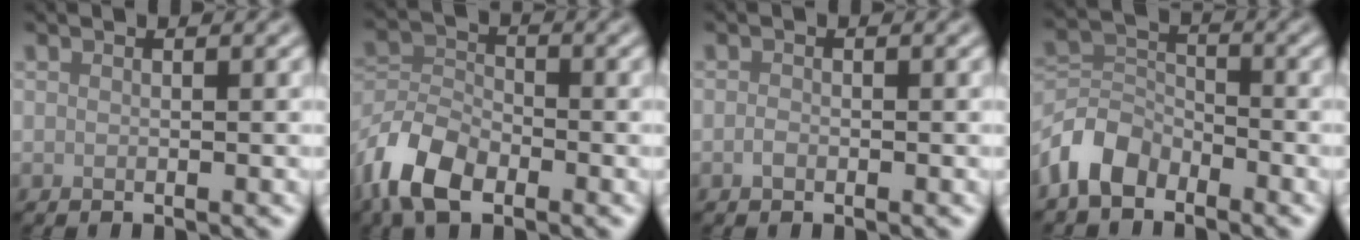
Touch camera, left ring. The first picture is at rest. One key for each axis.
{"total": 6.9, "fx": -4.2, "fy": 3.8, "fz": 4.0, "tx": -0.083, "ty": 0.001, "tz": -0.095}
{"total": 0.7, "fx": -0.3, "fy": 0.5, "fz": 0.4, "tx": -0.009, "ty": 0.000, "tz": -0.008}
{"total": 4.6, "fx": -3.2, "fy": 2.7, "fz": 1.9, "tx": -0.040, "ty": 0.004, "tz": -0.078}